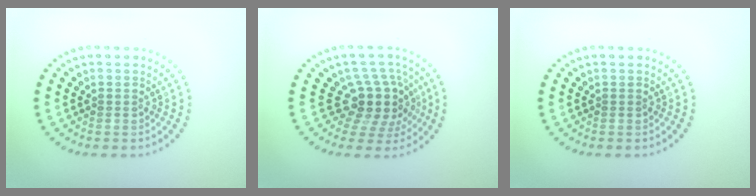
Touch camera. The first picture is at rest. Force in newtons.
{"total": 4.4, "press": 3.3, "slide": 2.9}
{"total": 0.0}